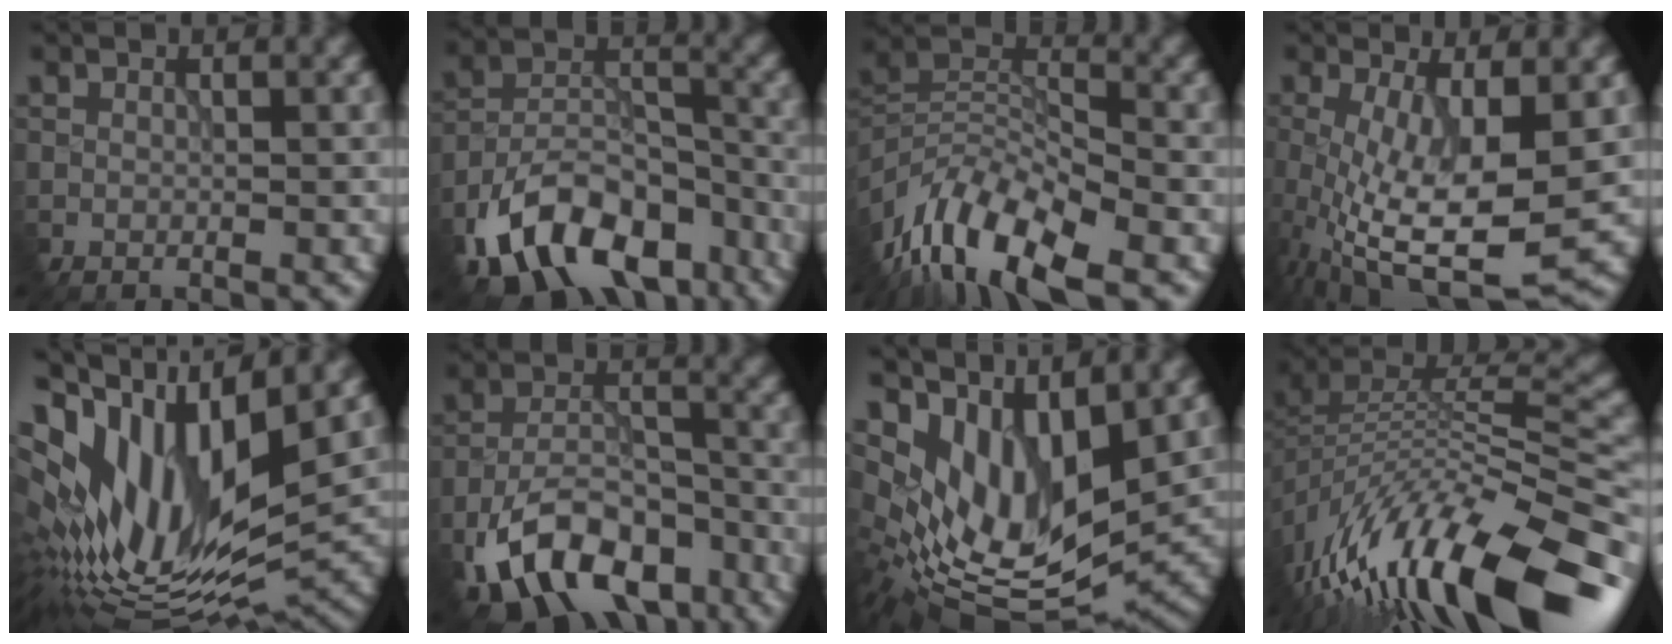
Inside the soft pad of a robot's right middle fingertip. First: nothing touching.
{"total": 11.3, "force": [-7.3, 6.3, 5.8], "torque": [-0.108, 0.010, -0.130]}
{"total": 10.9, "force": [-6.5, 4.2, 7.6], "torque": [-0.148, 0.012, -0.123]}
{"total": 9.9, "force": [-1.4, 3.5, 9.2], "torque": [-0.189, -0.018, -0.016]}
{"total": 15.0, "force": [2.7, 6.2, 13.3], "torque": [-0.268, 0.011, 0.058]}
{"total": 10.6, "force": [-6.6, 5.6, 6.2], "torque": [-0.116, 0.005, -0.115]}
{"total": 10.3, "force": [4.3, 5.0, 8.0], "torque": [-0.160, -0.016, 0.094]}
{"total": 15.7, "force": [-9.9, 5.8, 10.6], "torque": [-0.214, 0.014, -0.160]}